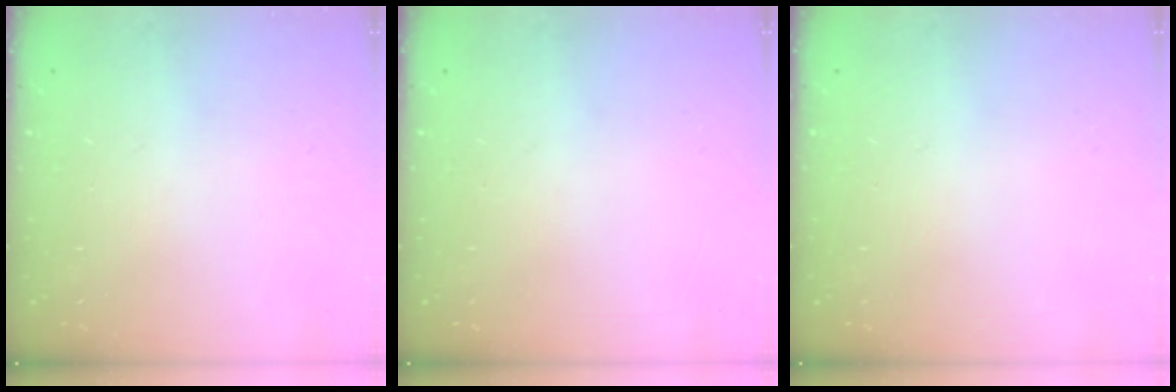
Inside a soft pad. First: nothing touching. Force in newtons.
{"total": 0.0}
{"total": 0.0}